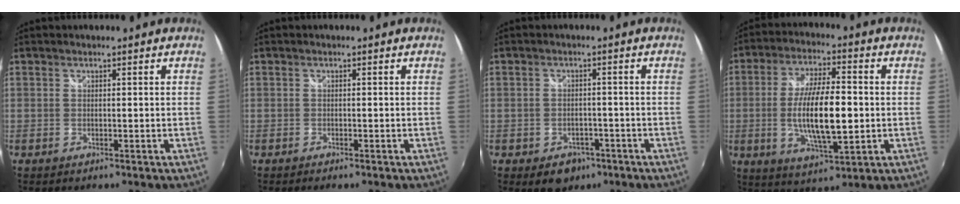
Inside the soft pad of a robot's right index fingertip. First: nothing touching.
{"total": 0.9, "force": [-0.7, 0.2, 0.4], "torque": [-0.011, -0.002, -0.014]}
{"total": 5.6, "force": [-3.3, 3.9, 2.3], "torque": [-0.052, -0.005, -0.037]}
{"total": 13.6, "force": [-1.4, 4.1, 12.9], "torque": [-0.245, -0.007, -0.020]}